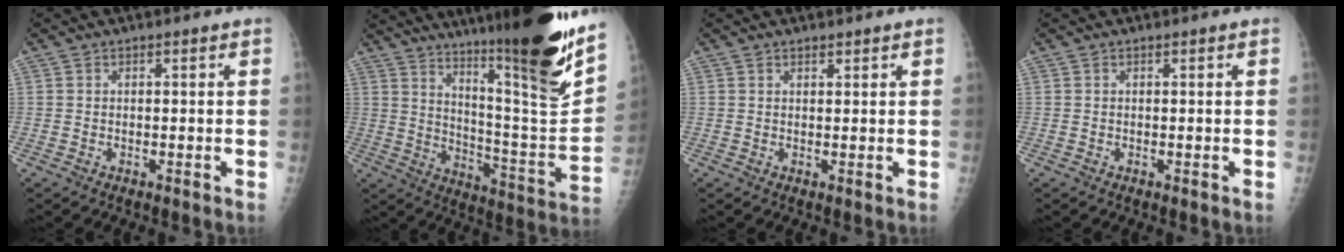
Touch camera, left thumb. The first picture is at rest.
{"total": 27.2, "force": [18.9, 2.7, 19.4], "torque": [-0.278, -0.113, 0.287]}
{"total": 1.0, "force": [0.9, 0.4, 0.3], "torque": [0.000, -0.006, 0.013]}
{"total": 0.0}